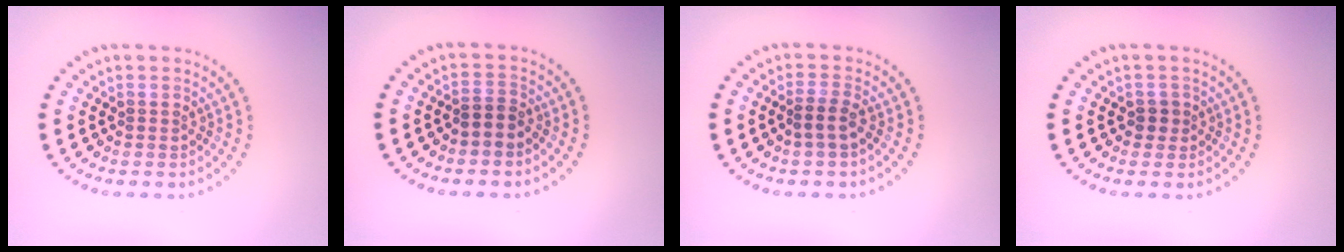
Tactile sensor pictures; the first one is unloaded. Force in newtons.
{"total": 1.6, "press": 1.4, "slide": 0.8}
{"total": 1.7, "press": 1.3, "slide": 1.1}
{"total": 1.1, "press": 0.9, "slide": 0.7}